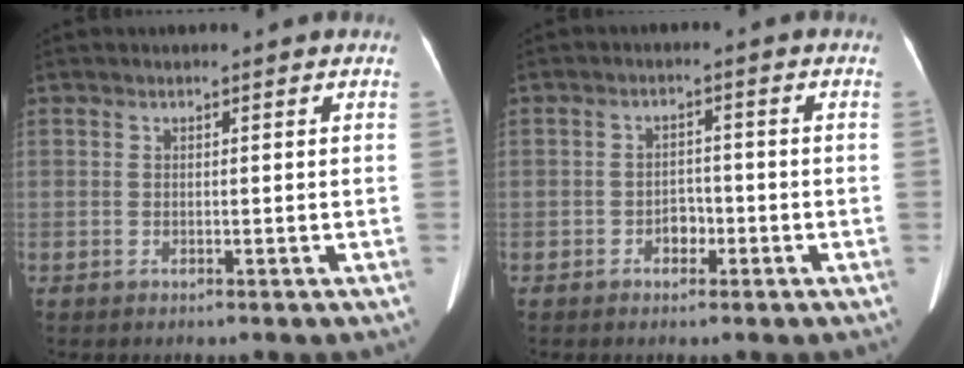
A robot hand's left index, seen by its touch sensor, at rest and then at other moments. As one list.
[{"total": 2.5, "force": [-1.3, 1.7, 1.3], "torque": [-0.019, 0.005, -0.022]}]